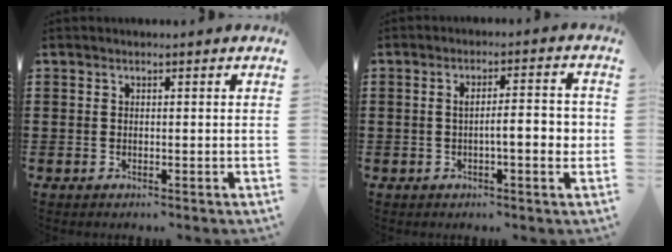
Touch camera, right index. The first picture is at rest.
{"total": 5.5, "force": [-0.8, 0.9, 5.4], "torque": [-0.083, 0.001, -0.019]}